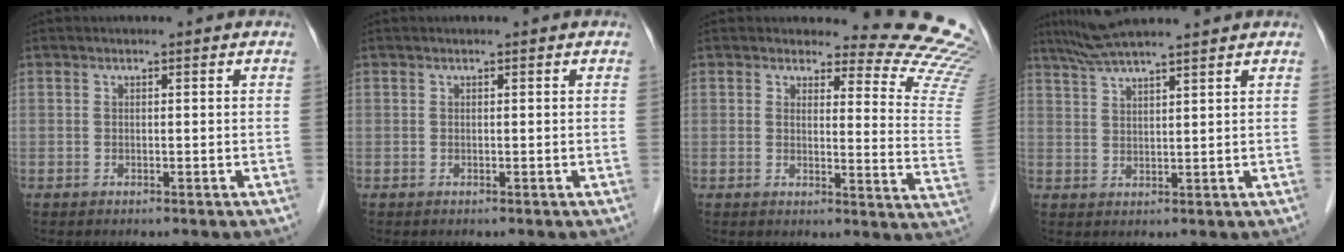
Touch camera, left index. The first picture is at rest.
{"total": 0.0}
{"total": 14.2, "force": [14.1, 0.9, 1.6], "torque": [0.010, -0.141, 0.117]}
{"total": 8.4, "force": [7.4, -0.4, 3.9], "torque": [-0.070, 0.034, 0.121]}